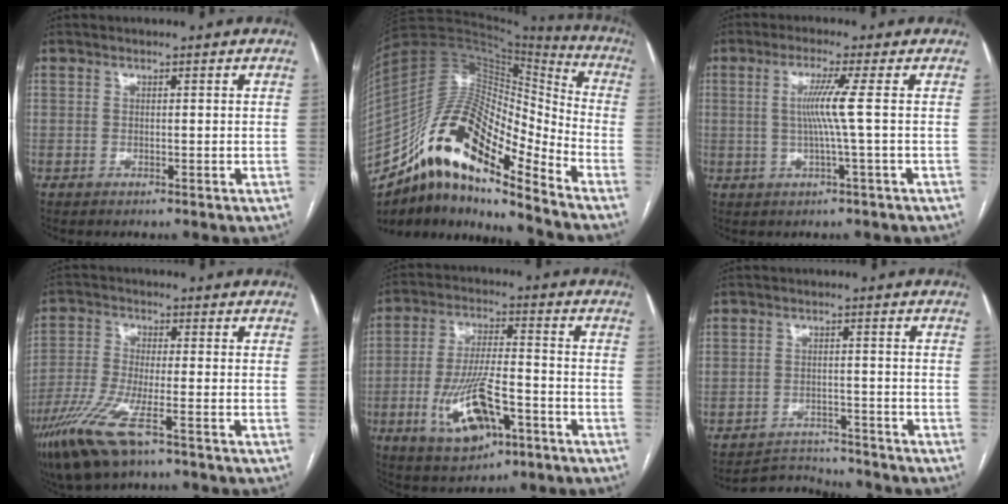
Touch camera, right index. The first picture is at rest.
{"total": 20.7, "force": [-13.1, 5.4, 15.1], "torque": [-0.294, 0.030, -0.229]}
{"total": 5.2, "force": [0.3, -1.6, 4.9], "torque": [-0.097, -0.002, 0.007]}
{"total": 10.6, "force": [-6.2, 1.8, 8.4], "torque": [-0.184, -0.025, -0.114]}
{"total": 12.6, "force": [-4.9, 4.4, 10.7], "torque": [-0.213, -0.004, -0.080]}
{"total": 5.0, "force": [-4.8, 0.7, -1.2], "torque": [0.024, 0.007, -0.075]}